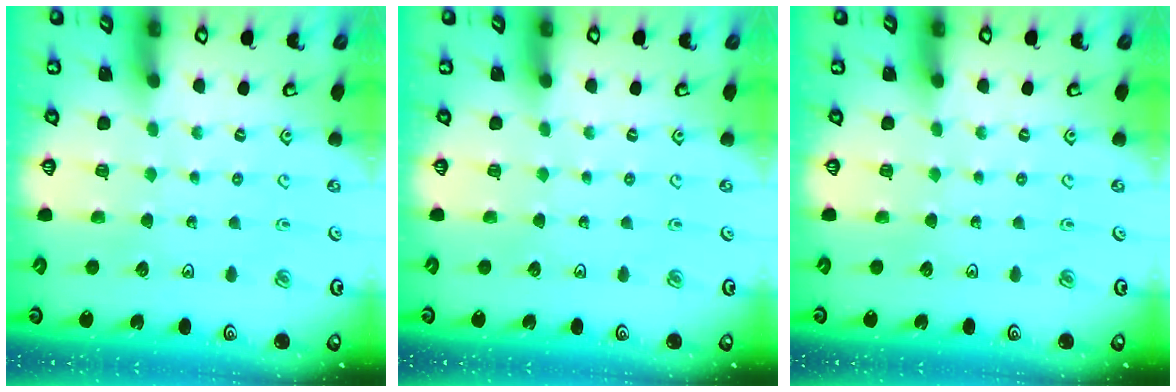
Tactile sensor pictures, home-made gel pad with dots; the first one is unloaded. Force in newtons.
{"total": 0.0}
{"total": 0.0}